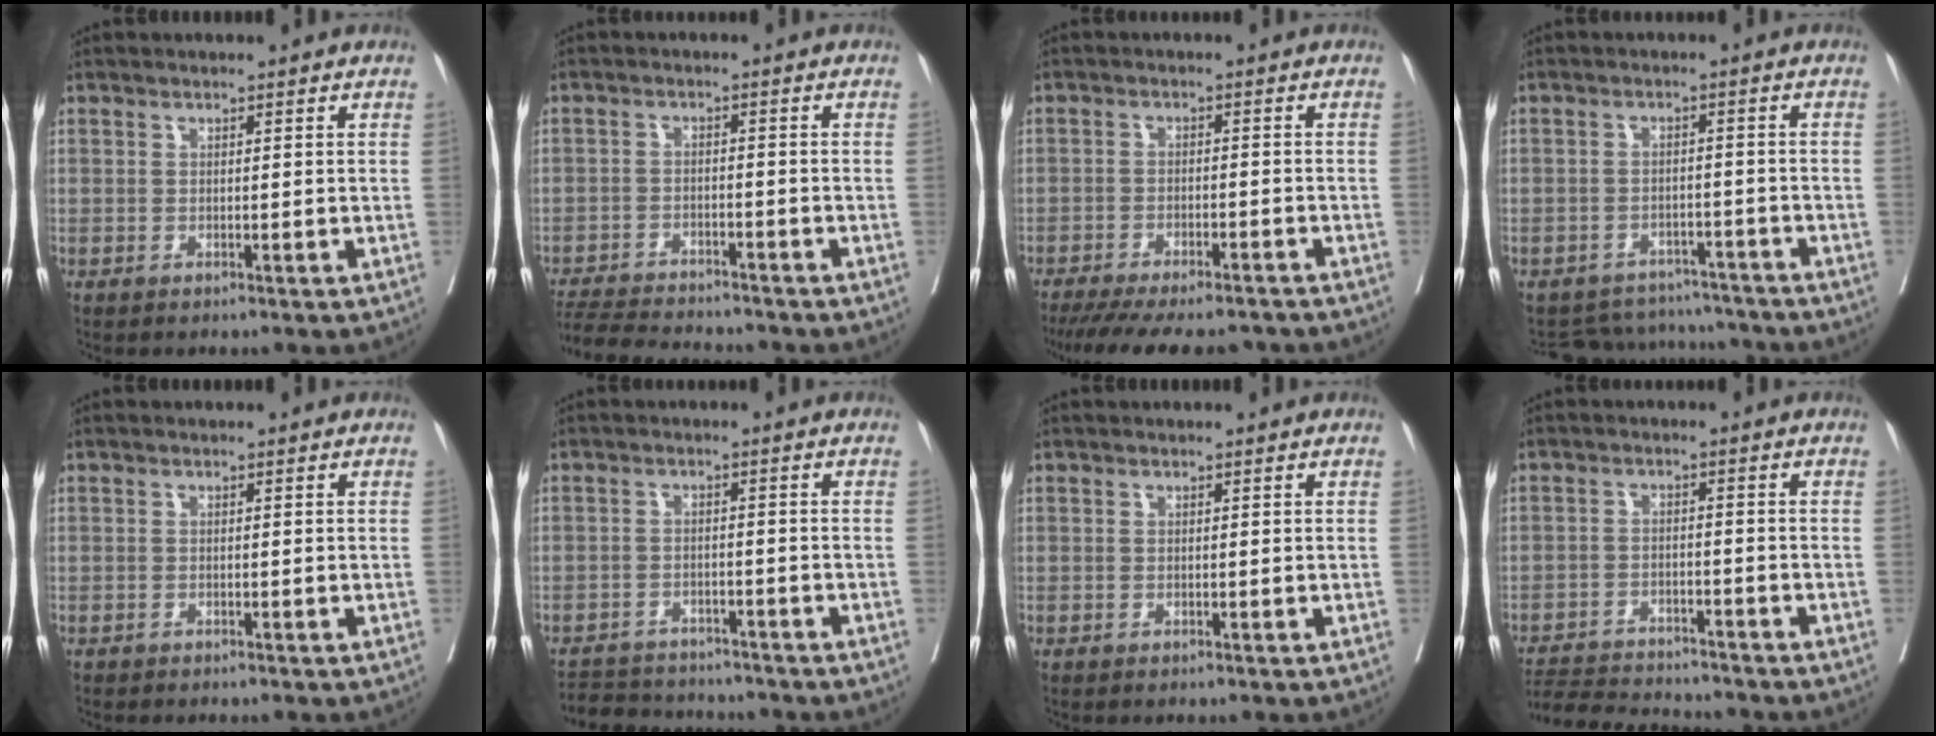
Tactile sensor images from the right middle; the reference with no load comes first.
{"total": 11.0, "force": [-10.3, 1.2, 3.5], "torque": [-0.059, -0.006, -0.160]}
{"total": 16.9, "force": [-14.8, 3.9, 7.1], "torque": [-0.148, -0.023, -0.201]}
{"total": 11.0, "force": [-10.4, 3.7, 0.3], "torque": [-0.001, 0.024, -0.134]}
{"total": 0.7, "force": [-0.6, 0.2, 0.2], "torque": [-0.006, 0.000, -0.013]}
{"total": 9.5, "force": [-9.0, 2.5, 2.0], "torque": [-0.035, 0.008, -0.128]}
{"total": 0.0}
{"total": 11.2, "force": [-10.8, 1.1, 2.8], "torque": [-0.048, 0.000, -0.167]}